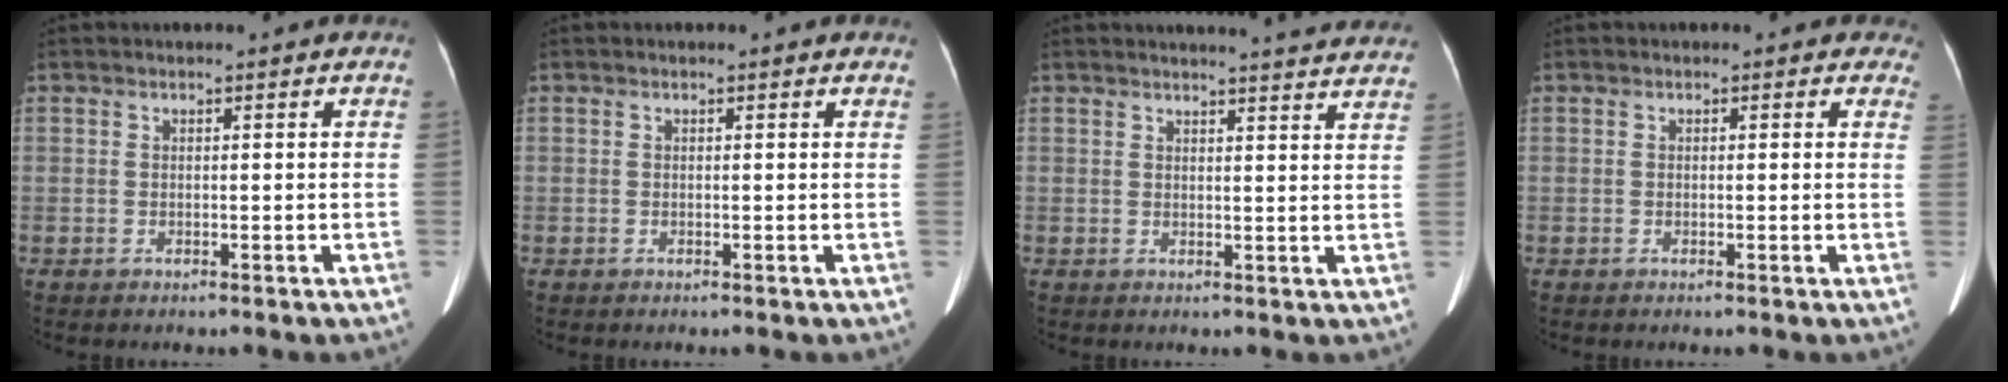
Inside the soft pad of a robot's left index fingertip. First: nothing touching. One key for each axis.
{"total": 1.3, "fx": 1.1, "fy": 0.6, "fz": 0.3, "tx": -0.008, "ty": 0.004, "tz": 0.000}
{"total": 14.0, "fx": 13.5, "fy": 0.5, "fz": 3.8, "tx": -0.034, "ty": -0.033, "tz": 0.138}
{"total": 2.1, "fx": 1.7, "fy": 1.1, "fz": 0.4, "tx": 0.015, "ty": -0.004, "tz": -0.006}